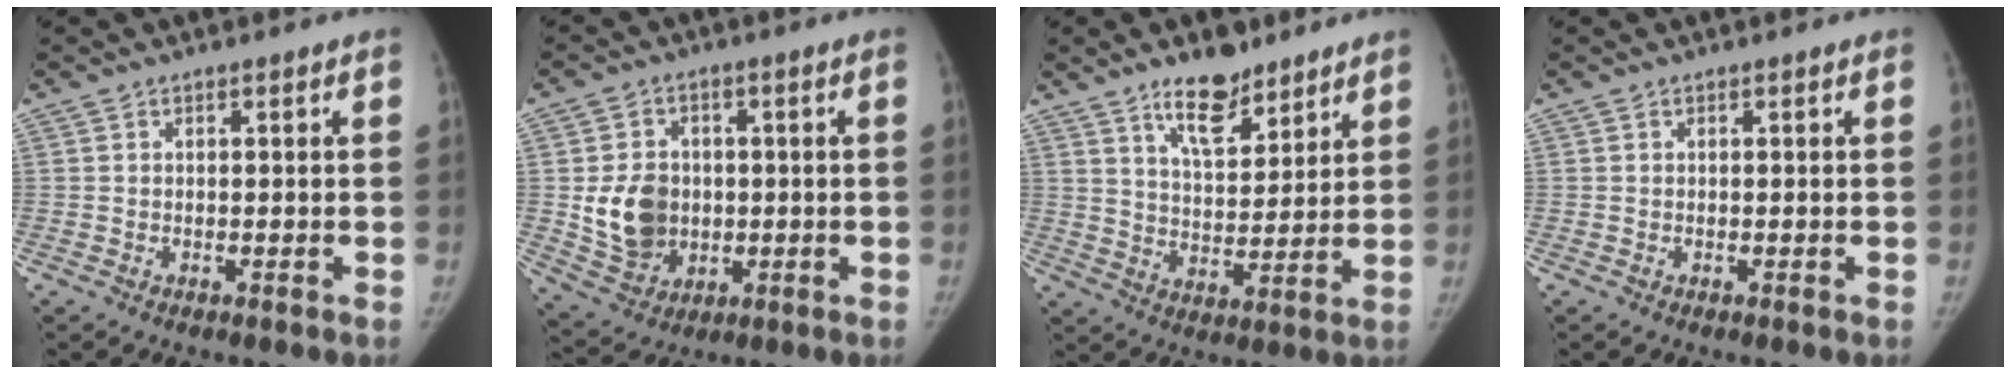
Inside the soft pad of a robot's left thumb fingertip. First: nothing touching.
{"total": 10.6, "force": [-0.1, 8.7, 6.1], "torque": [-0.080, -0.007, 0.012]}
{"total": 10.4, "force": [7.5, 4.4, 5.8], "torque": [-0.070, -0.055, 0.128]}
{"total": 0.0}